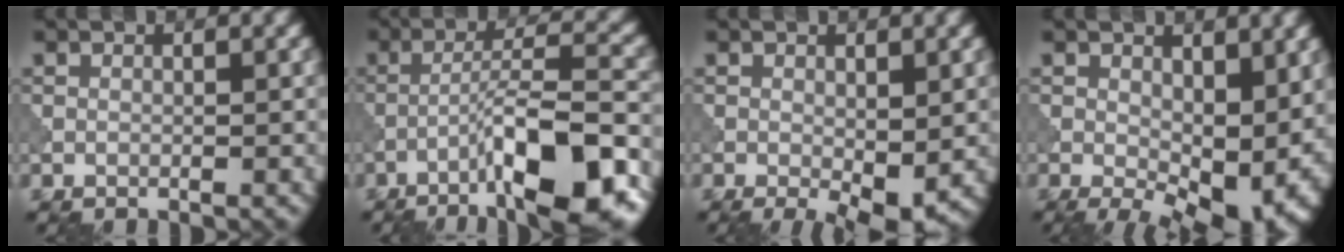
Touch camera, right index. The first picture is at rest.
{"total": 10.6, "force": [-5.5, 2.1, 8.7], "torque": [-0.137, 0.016, -0.087]}
{"total": 3.3, "force": [-0.7, 1.1, 3.1], "torque": [-0.045, -0.013, -0.007]}
{"total": 9.2, "force": [-0.4, 5.1, 7.7], "torque": [-0.111, -0.023, 0.008]}